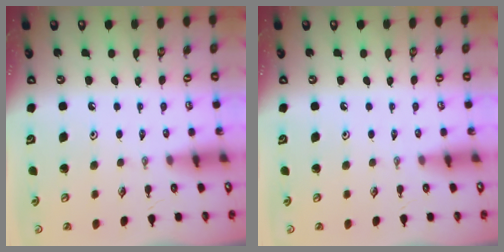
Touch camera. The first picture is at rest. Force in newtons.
{"total": 0.0}